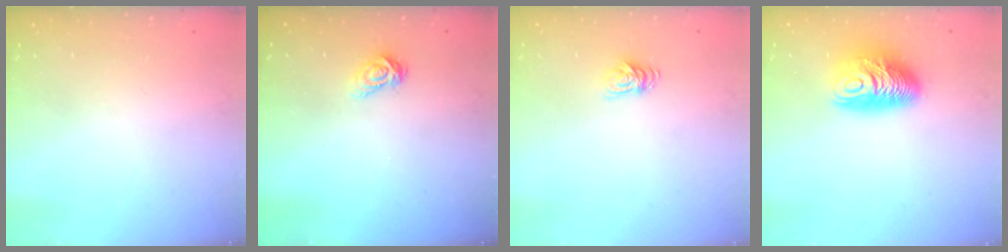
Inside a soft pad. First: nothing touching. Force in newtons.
{"total": 3.4, "press": 3.4, "slide": 0.4}
{"total": 6.3, "press": 6.3, "slide": 0.6}
{"total": 12.1, "press": 12.1, "slide": 1.0}